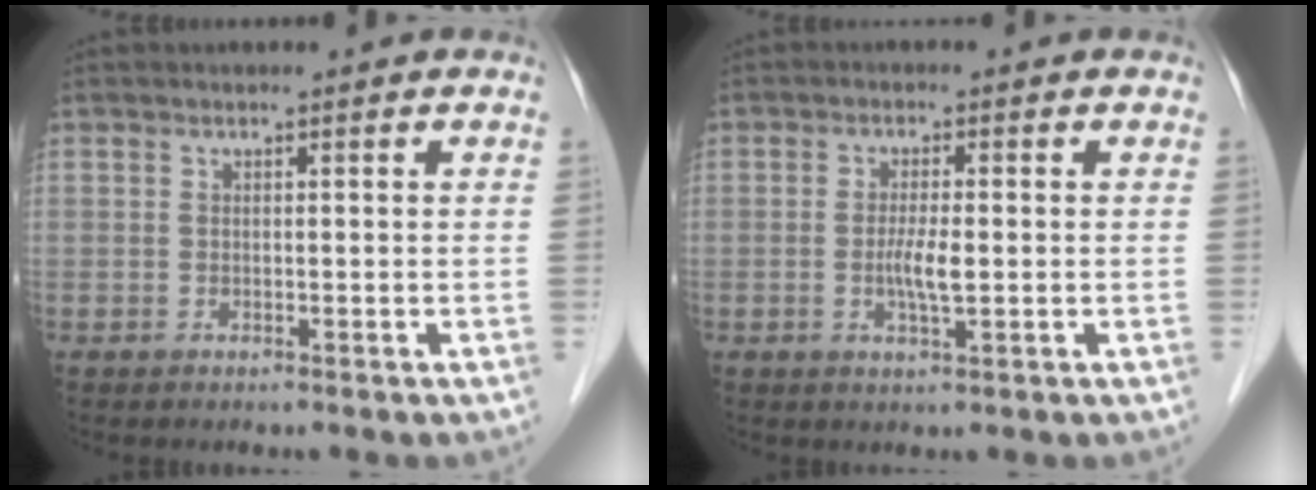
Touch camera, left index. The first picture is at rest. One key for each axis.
{"total": 3.4, "fx": -0.4, "fy": 0.4, "fz": 3.4, "tx": -0.068, "ty": -0.005, "tz": -0.006}